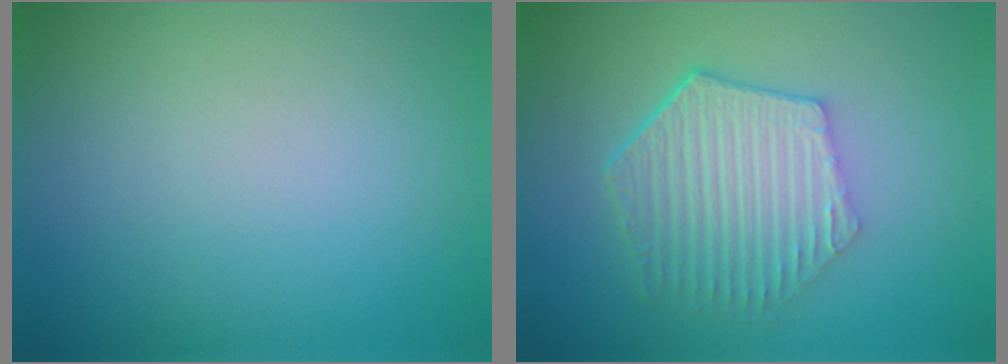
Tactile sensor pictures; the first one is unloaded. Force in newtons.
{"total": 5.7, "press": 4.2, "slide": 3.9}